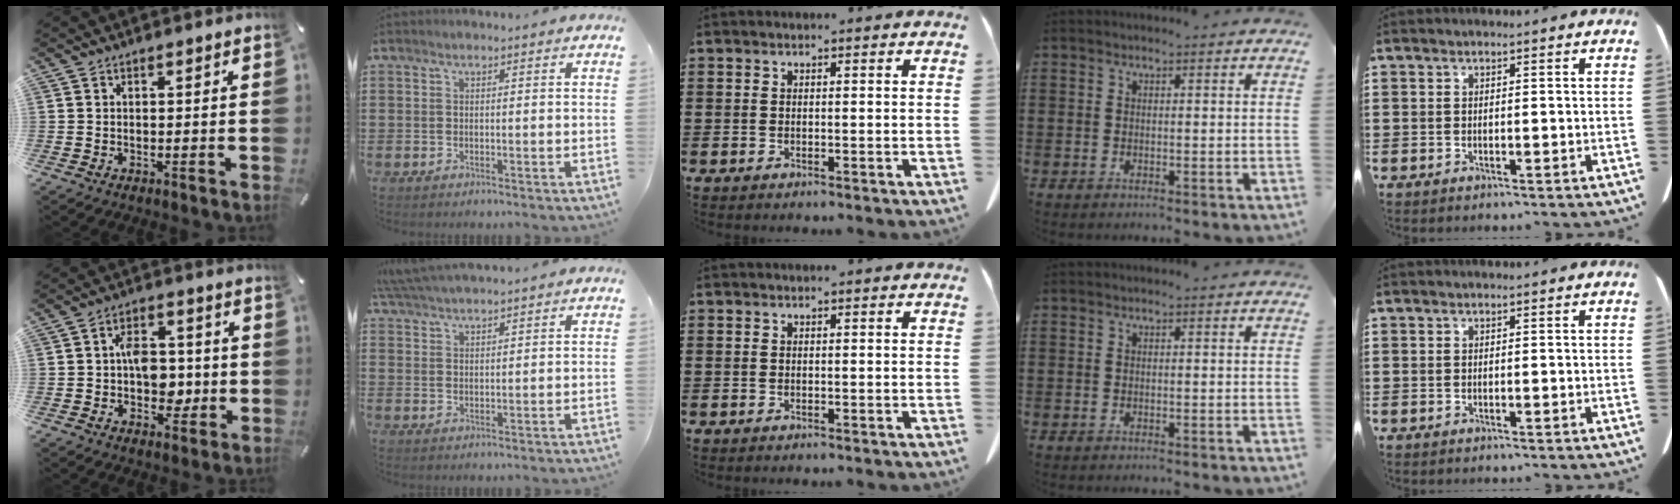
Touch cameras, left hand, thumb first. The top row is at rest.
{"thumb": {"total": 8.5, "force": [-0.8, 6.2, 5.8], "torque": [-0.085, 0.009, -0.012]}, "index": {"total": 4.2, "force": [4.0, 0.0, 1.2], "torque": [-0.034, -0.005, 0.075]}}